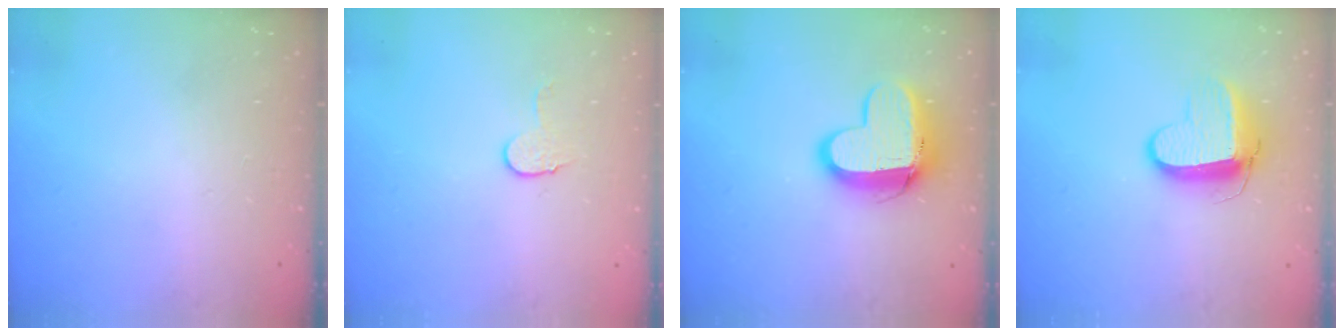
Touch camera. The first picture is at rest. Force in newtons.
{"total": 6.4, "press": 6.4, "slide": 0.6}
{"total": 12.1, "press": 12.0, "slide": 1.2}
{"total": 9.6, "press": 9.6, "slide": 0.9}